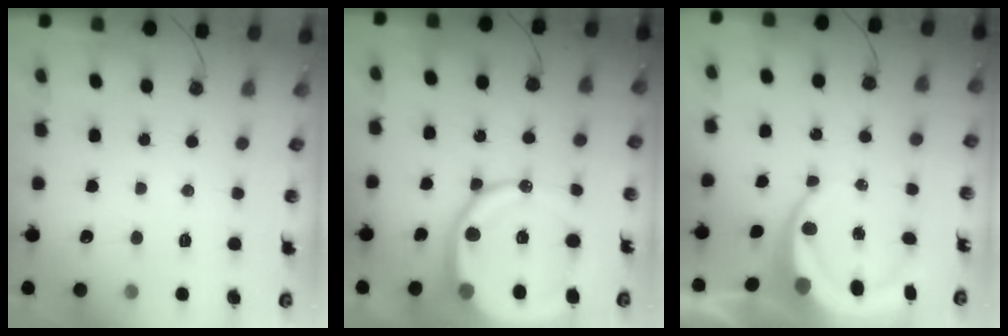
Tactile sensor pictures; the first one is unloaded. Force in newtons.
{"total": 18.9, "press": 18.8, "slide": 2.1}
{"total": 9.1, "press": 9.1, "slide": 1.1}